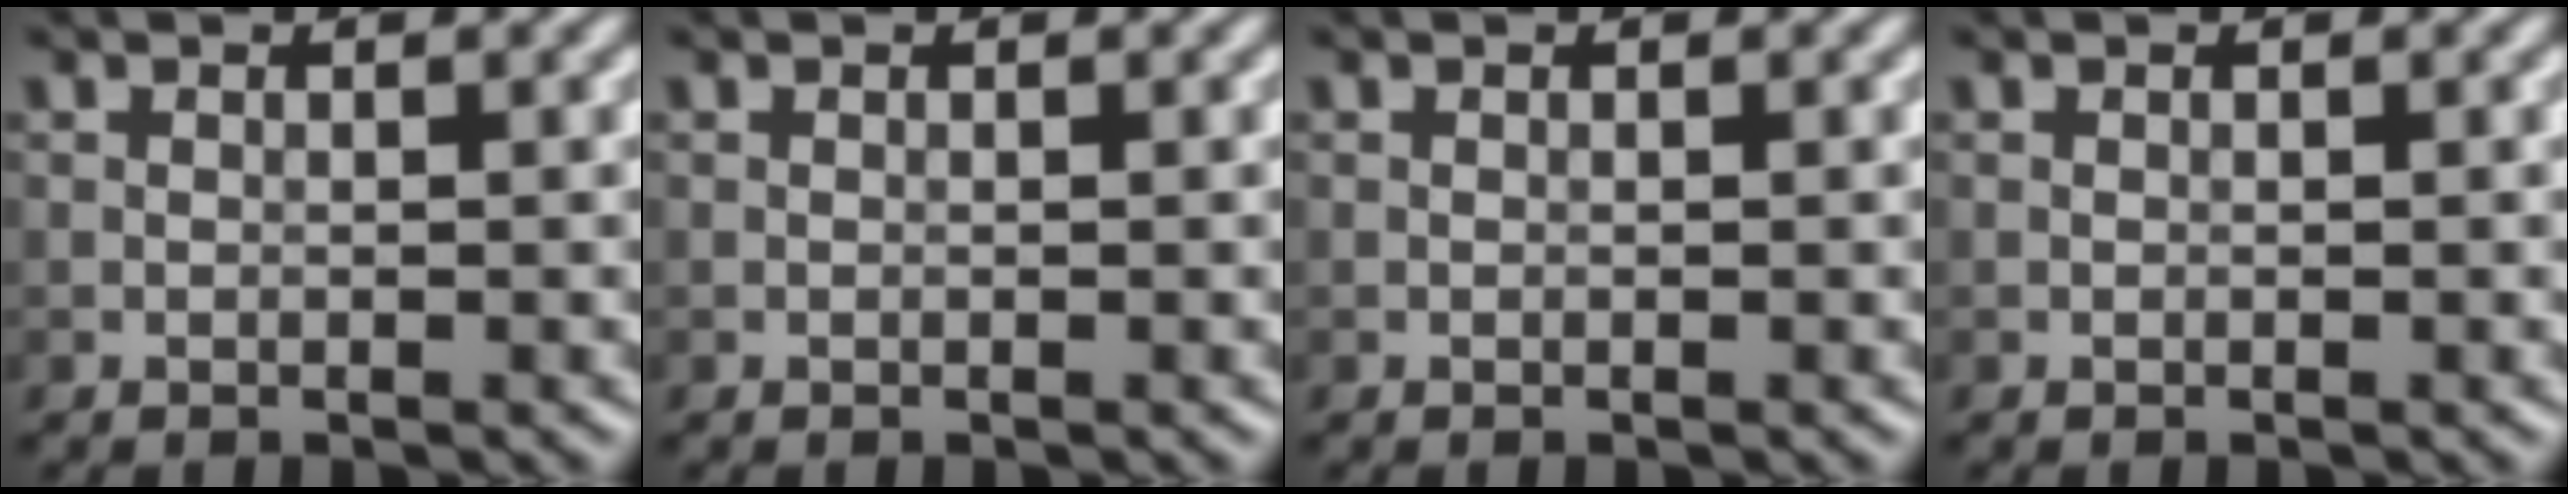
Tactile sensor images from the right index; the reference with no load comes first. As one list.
[{"total": 0.0}, {"total": 0.0}, {"total": 0.0}]